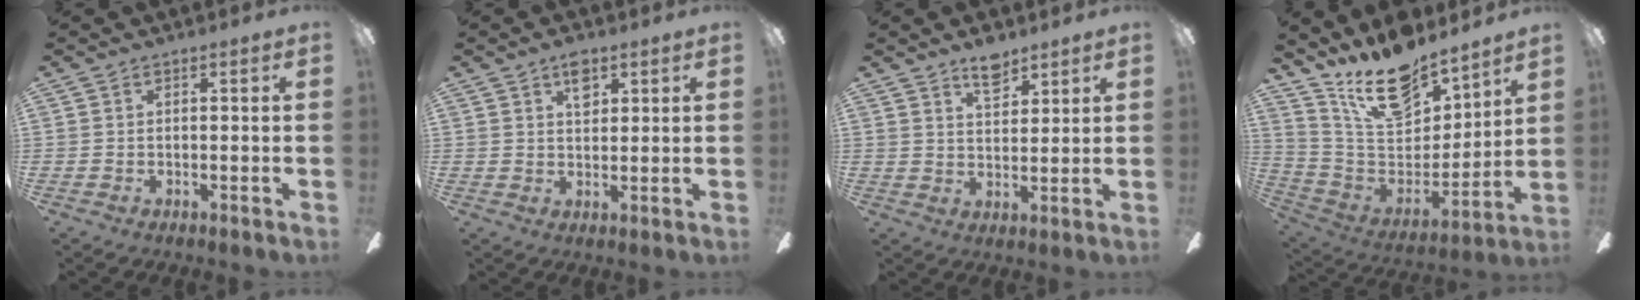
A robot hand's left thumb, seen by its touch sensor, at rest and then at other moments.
{"total": 4.8, "force": [2.8, 2.7, 2.8], "torque": [-0.029, -0.008, 0.045]}
{"total": 6.5, "force": [4.9, 3.0, 3.1], "torque": [-0.042, -0.025, 0.086]}
{"total": 17.9, "force": [13.8, 7.6, 8.6], "torque": [-0.162, -0.094, 0.247]}